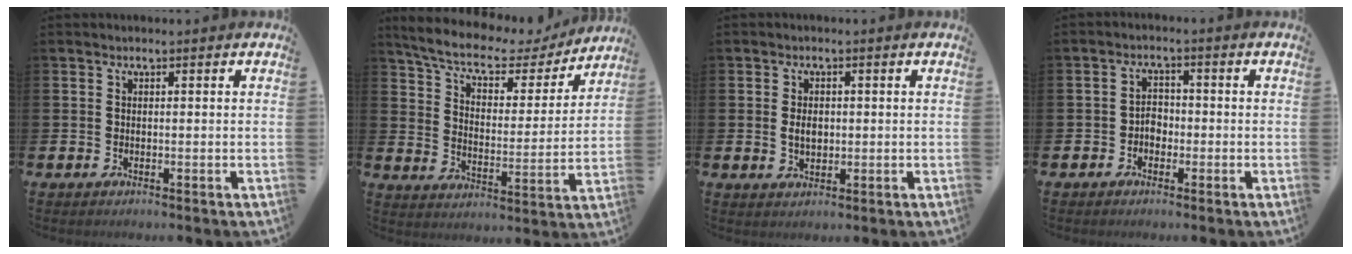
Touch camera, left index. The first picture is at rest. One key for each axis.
{"total": 8.1, "fx": 7.1, "fy": 2.5, "fz": 3.1, "tx": -0.081, "ty": -0.054, "tz": 0.115}
{"total": 2.6, "fx": 0.2, "fy": 1.8, "fz": 1.9, "tx": -0.018, "ty": -0.001, "tz": -0.002}
{"total": 2.2, "fx": -1.1, "fy": 1.7, "fz": 1.0, "tx": -0.016, "ty": 0.006, "tz": -0.027}